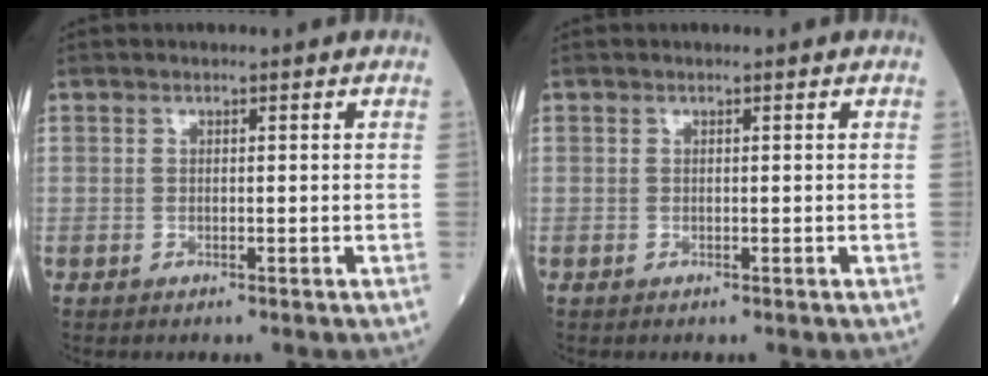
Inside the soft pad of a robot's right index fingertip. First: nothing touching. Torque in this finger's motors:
{"motor_torque": [0.00, 0.00, 0.00, 0.01]}